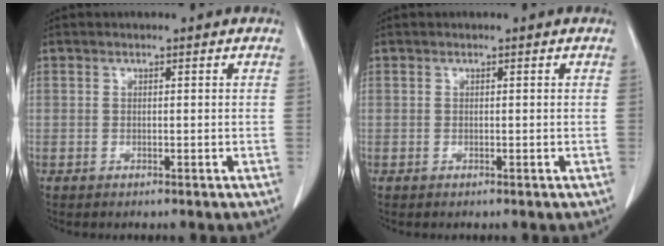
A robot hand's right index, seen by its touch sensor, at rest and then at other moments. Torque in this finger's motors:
{"motor_torque": [0.00, 0.00, 0.00, 0.00]}